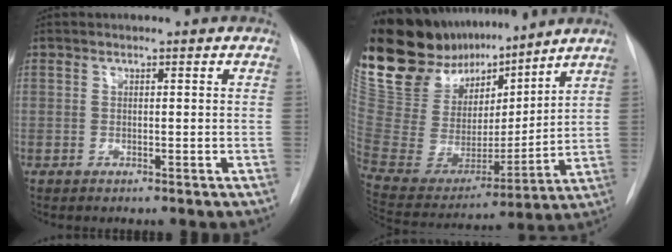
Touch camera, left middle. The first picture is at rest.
{"total": 20.8, "force": [18.1, 6.0, 8.4], "torque": [-0.156, -0.004, 0.331]}